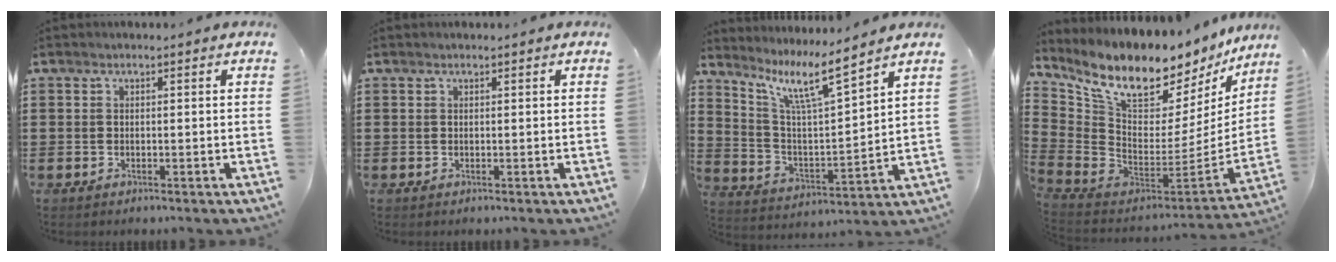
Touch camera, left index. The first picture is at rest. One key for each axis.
{"total": 0.0}
{"total": 9.7, "fx": 7.0, "fy": 1.0, "fz": 6.7, "tx": -0.144, "ty": -0.031, "tz": 0.117}
{"total": 10.5, "fx": 8.3, "fy": 3.8, "fz": 5.4, "tx": -0.126, "ty": -0.080, "tz": 0.140}